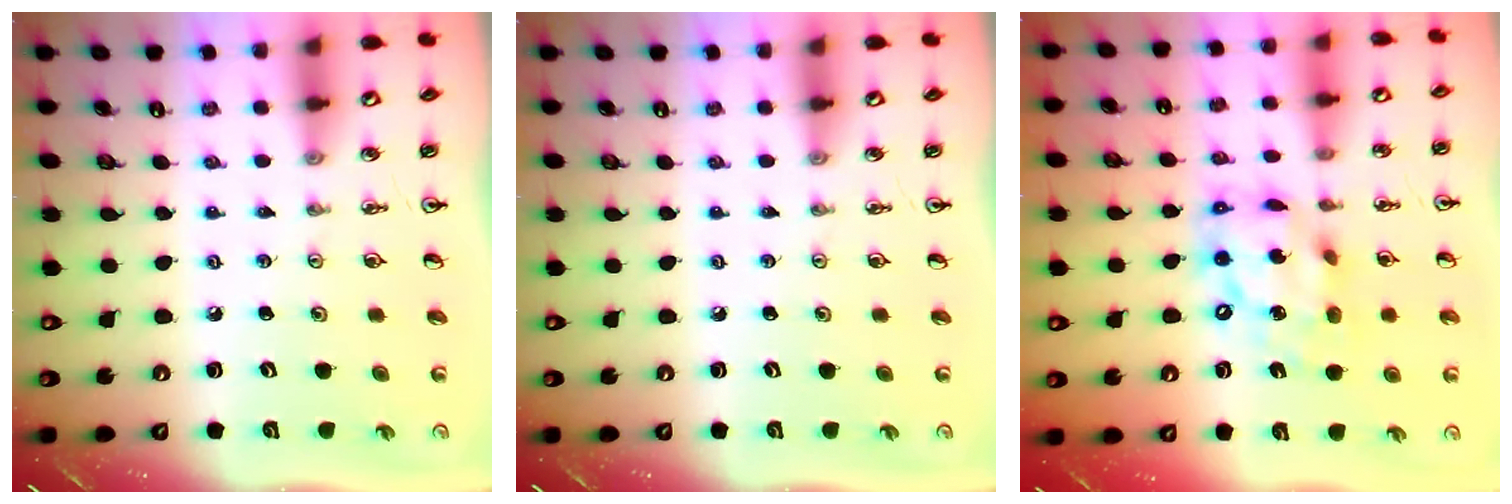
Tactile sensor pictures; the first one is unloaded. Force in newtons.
{"total": 0.0}
{"total": 13.4, "press": 13.4, "slide": 1.1}